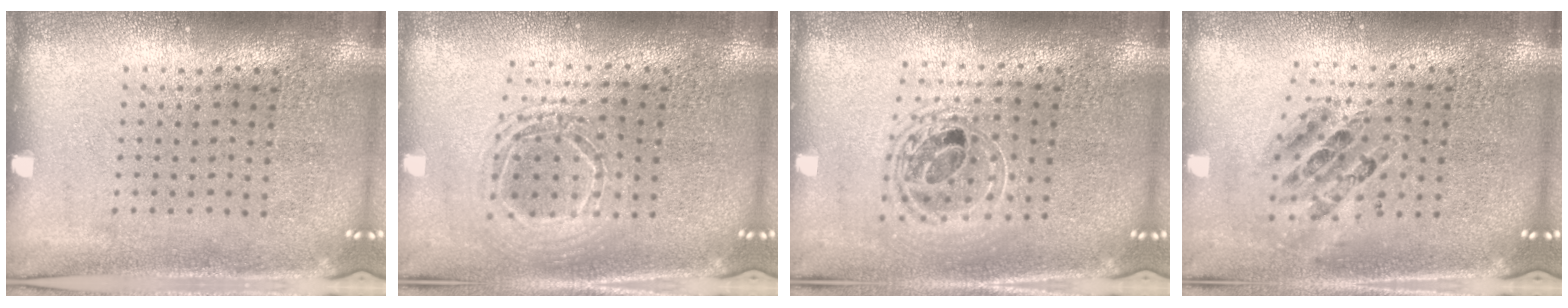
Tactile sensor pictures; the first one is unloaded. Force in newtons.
{"total": 1.6, "press": 1.3, "slide": 0.9}
{"total": 1.6, "press": 1.4, "slide": 0.9}
{"total": 0.7, "press": 0.7, "slide": 0.0}